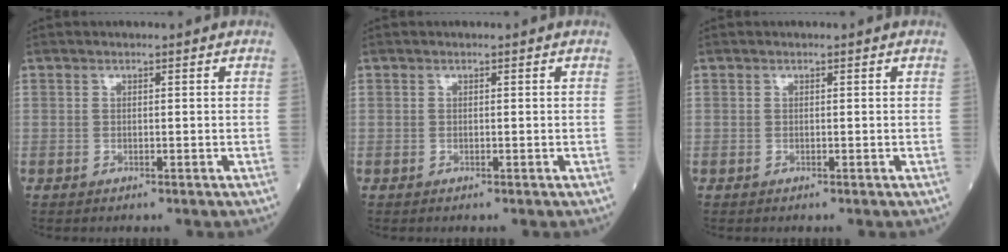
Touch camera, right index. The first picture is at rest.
{"total": 0.0}
{"total": 0.0}